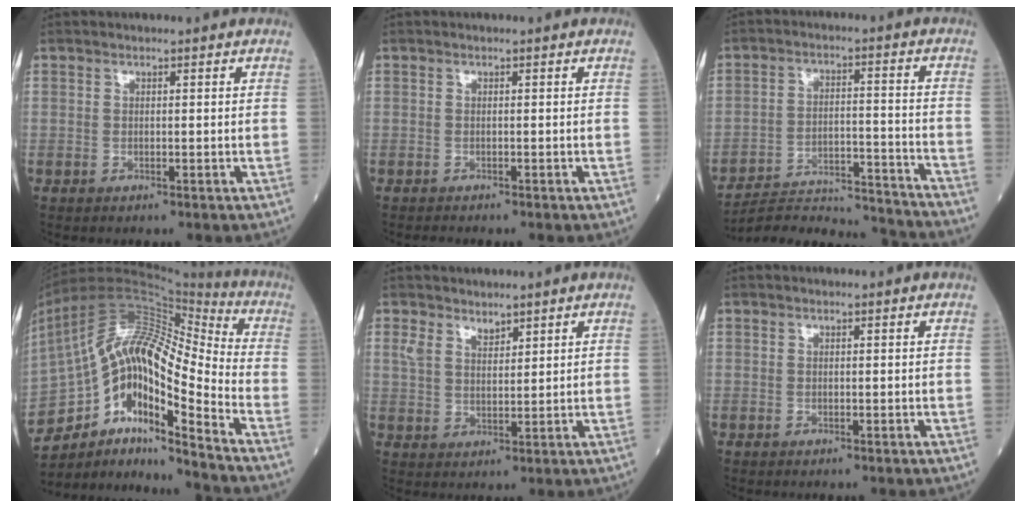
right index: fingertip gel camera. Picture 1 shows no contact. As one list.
[{"total": 0.8, "force": [-0.8, 0.0, 0.1], "torque": [-0.008, -0.005, -0.014]}, {"total": 17.7, "force": [-17.3, 0.1, 3.6], "torque": [-0.069, -0.001, -0.258]}, {"total": 20.0, "force": [-10.8, 4.6, 16.2], "torque": [-0.297, 0.036, -0.185]}, {"total": 3.5, "force": [2.6, 1.7, 1.6], "torque": [-0.036, 0.009, 0.056]}, {"total": 0.0}]